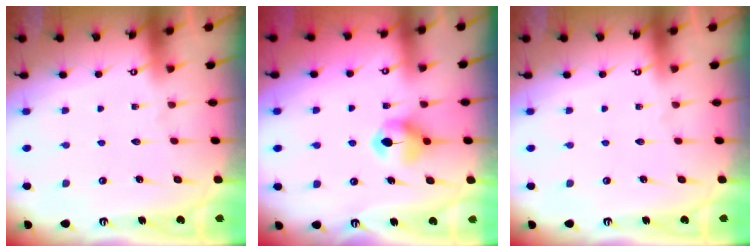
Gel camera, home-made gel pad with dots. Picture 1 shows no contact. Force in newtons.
{"total": 6.9, "press": 6.8, "slide": 0.4}
{"total": 0.0}